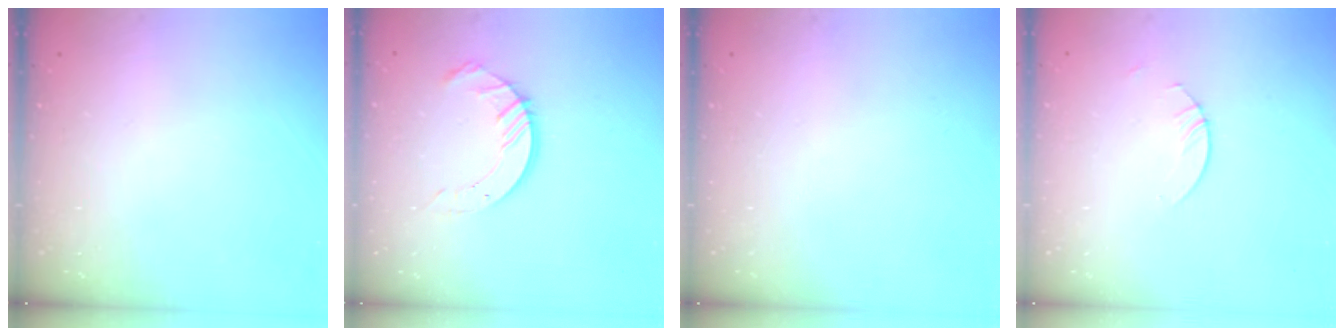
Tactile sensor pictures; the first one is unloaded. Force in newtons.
{"total": 8.8, "press": 8.8, "slide": 0.9}
{"total": 0.0}
{"total": 2.7, "press": 2.7, "slide": 0.2}